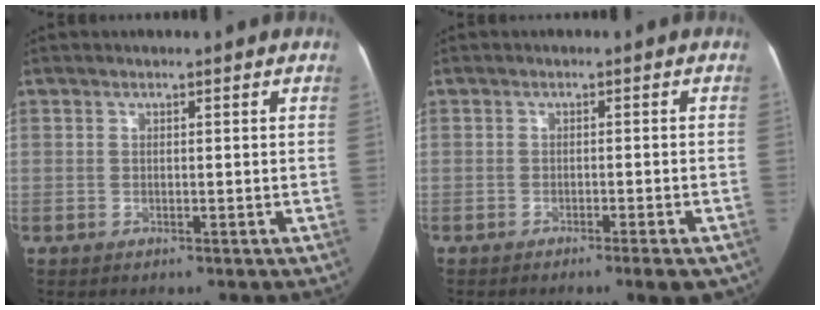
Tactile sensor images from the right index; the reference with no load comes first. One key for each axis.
{"total": 3.7, "fx": -2.5, "fy": 0.3, "fz": 2.7, "tx": -0.031, "ty": -0.003, "tz": -0.033}